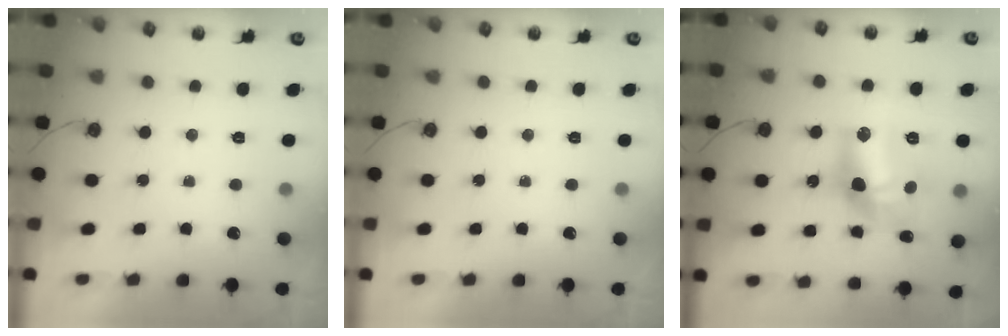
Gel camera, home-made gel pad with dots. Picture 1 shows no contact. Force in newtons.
{"total": 0.0}
{"total": 15.6, "press": 15.5, "slide": 1.0}